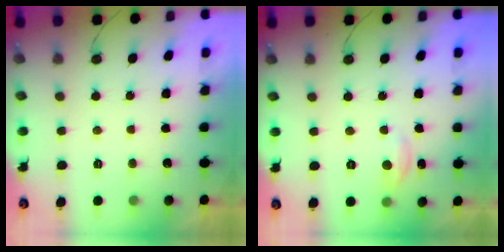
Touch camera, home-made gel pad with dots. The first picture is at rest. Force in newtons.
{"total": 2.9, "press": 2.9, "slide": 0.3}